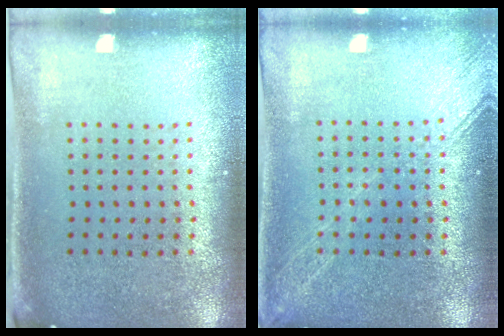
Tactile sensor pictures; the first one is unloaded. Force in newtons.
{"total": 2.7, "press": 2.6, "slide": 0.4}